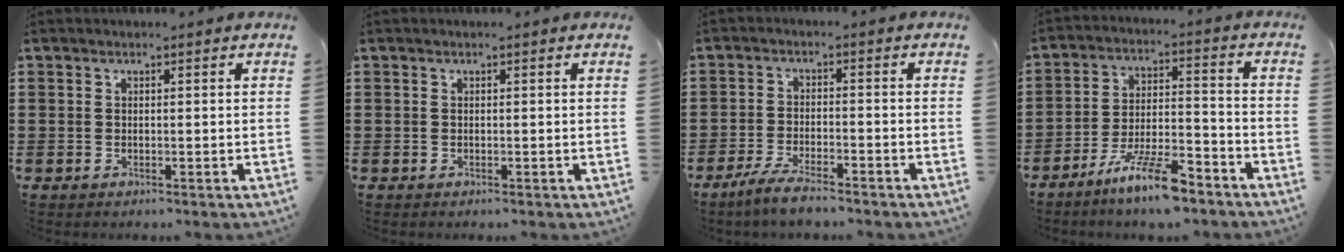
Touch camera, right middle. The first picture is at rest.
{"total": 0.0}
{"total": 4.2, "force": [-3.5, 0.3, 2.2], "torque": [-0.051, -0.005, -0.069]}
{"total": 9.6, "force": [-7.1, 1.7, 6.3], "torque": [-0.112, 0.012, -0.131]}